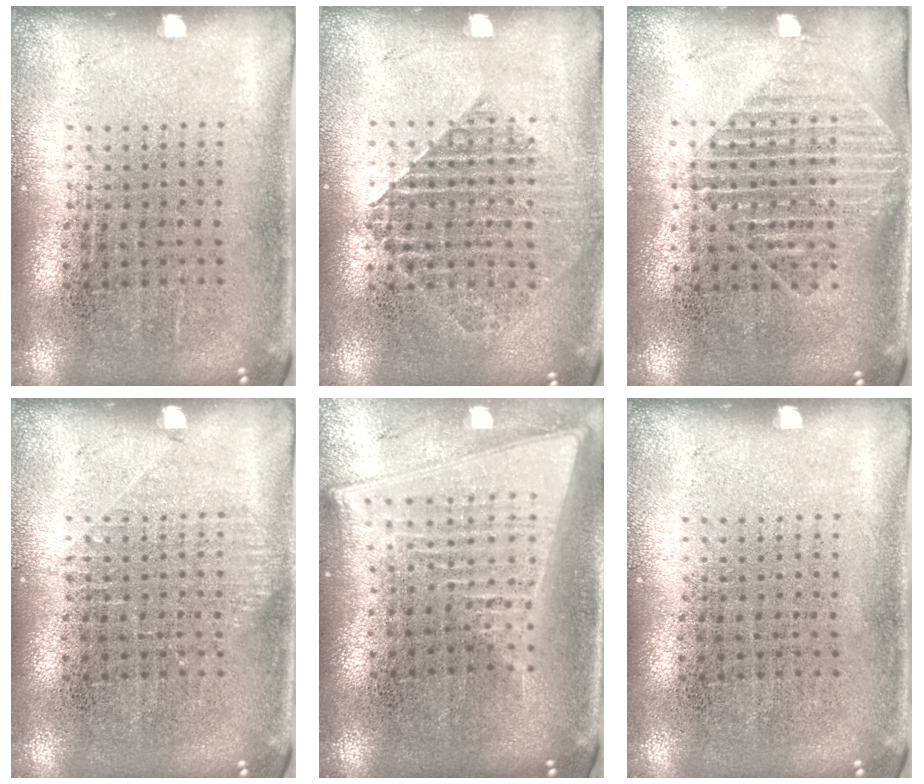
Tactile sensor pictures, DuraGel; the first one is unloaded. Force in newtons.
{"total": 1.4, "press": 1.3, "slide": 0.5}
{"total": 1.5, "press": 1.3, "slide": 0.8}
{"total": 0.8, "press": 0.8, "slide": 0.3}
{"total": 2.1, "press": 1.7, "slide": 1.1}
{"total": 0.0}